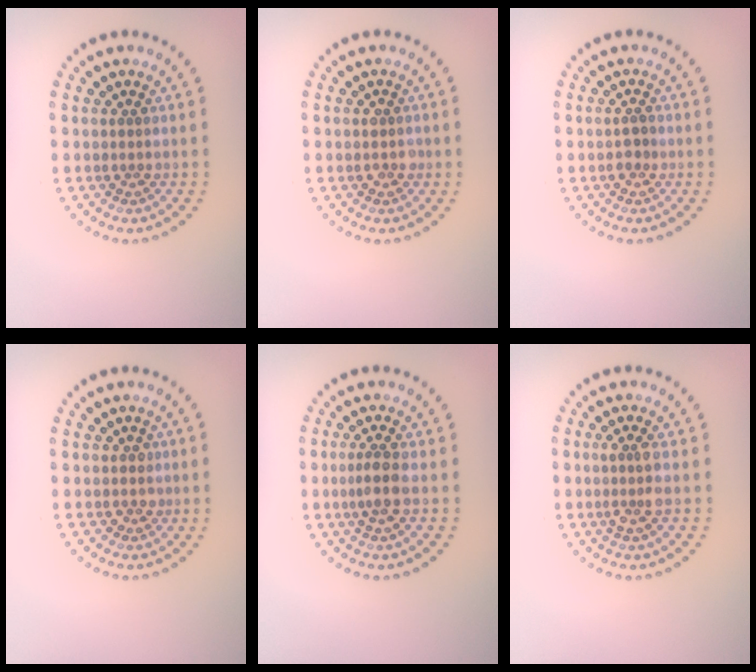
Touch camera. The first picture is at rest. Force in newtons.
{"total": 1.1, "press": 1.1, "slide": 0.2}
{"total": 1.3, "press": 1.2, "slide": 0.4}
{"total": 0.8, "press": 0.6, "slide": 0.5}
{"total": 2.0, "press": 1.7, "slide": 1.0}
{"total": 1.8, "press": 1.5, "slide": 0.9}